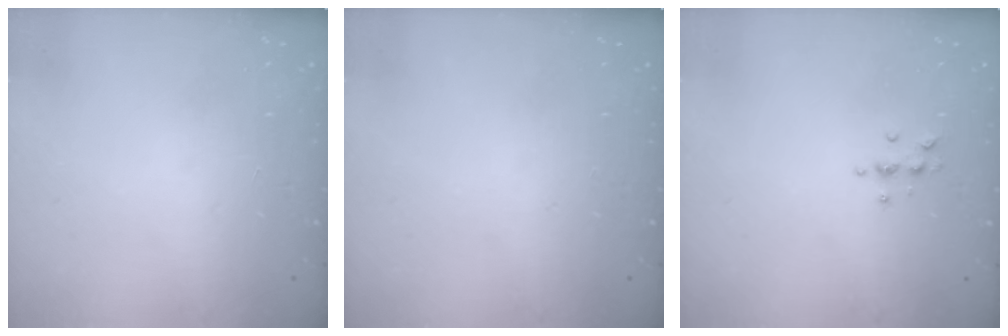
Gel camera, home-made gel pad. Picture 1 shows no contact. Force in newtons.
{"total": 0.0}
{"total": 4.6, "press": 4.6, "slide": 0.6}